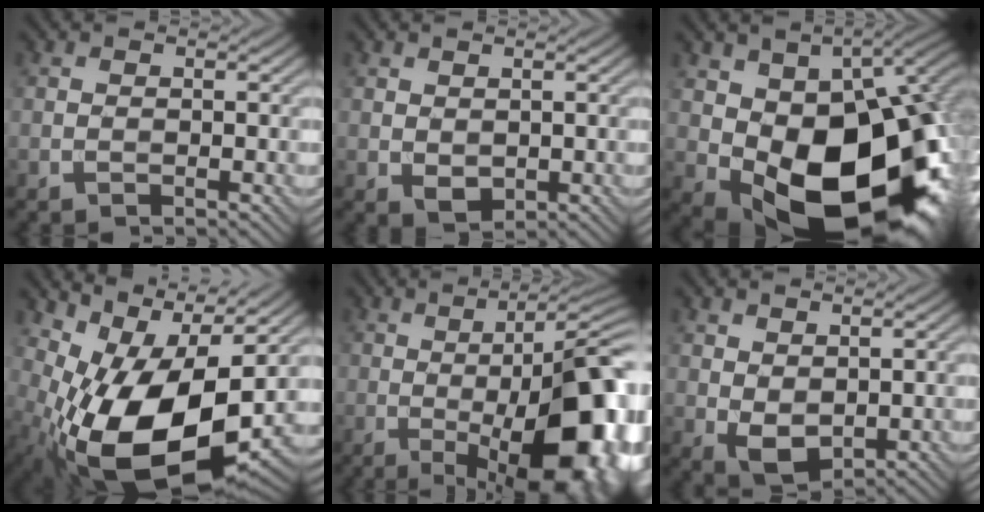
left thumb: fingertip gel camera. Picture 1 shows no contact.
{"total": 1.7, "force": [0.5, 1.3, 0.9], "torque": [-0.024, -0.003, 0.017]}
{"total": 19.4, "force": [-3.5, 12.3, 14.7], "torque": [-0.214, -0.053, -0.022]}
{"total": 16.8, "force": [-0.9, 8.9, 14.1], "torque": [-0.248, -0.026, -0.001]}
{"total": 18.8, "force": [-4.4, 6.2, 17.2], "torque": [-0.215, 0.007, -0.060]}
{"total": 3.9, "force": [0.8, 2.7, 2.8], "torque": [-0.069, -0.006, 0.022]}